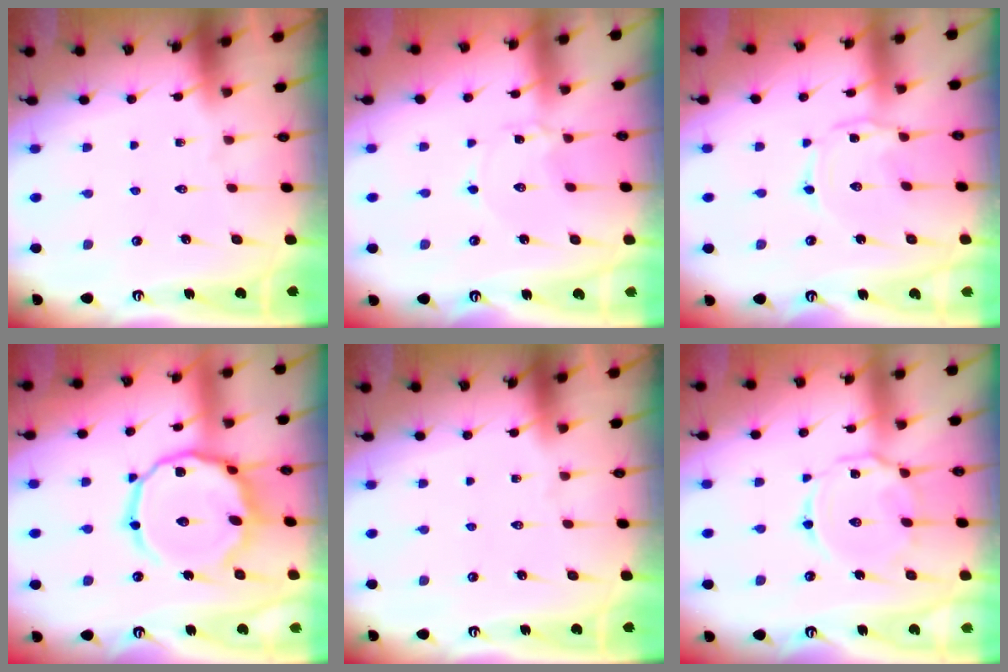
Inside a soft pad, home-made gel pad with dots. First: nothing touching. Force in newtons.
{"total": 1.0, "press": 1.0, "slide": 0.1}
{"total": 1.3, "press": 1.3, "slide": 0.2}
{"total": 17.7, "press": 17.6, "slide": 1.3}
{"total": 0.0}
{"total": 8.8, "press": 8.8, "slide": 0.7}